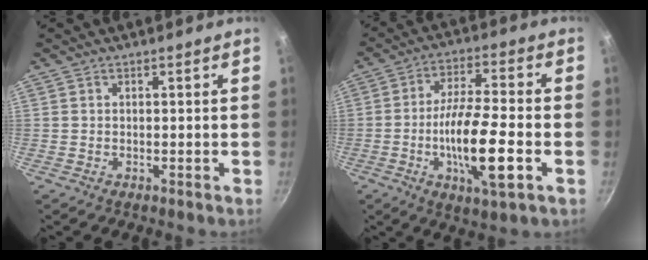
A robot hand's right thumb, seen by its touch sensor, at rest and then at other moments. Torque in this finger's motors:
{"motor_torque": [2.46, 1.23, 2.04, -0.73, 0.59]}